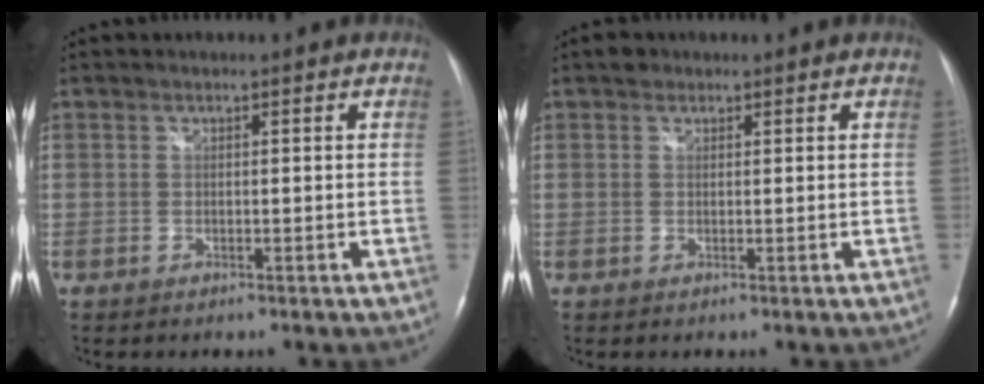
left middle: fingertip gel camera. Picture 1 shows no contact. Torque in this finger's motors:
{"motor_torque": [0.18, -0.12, -0.07, 0.01]}